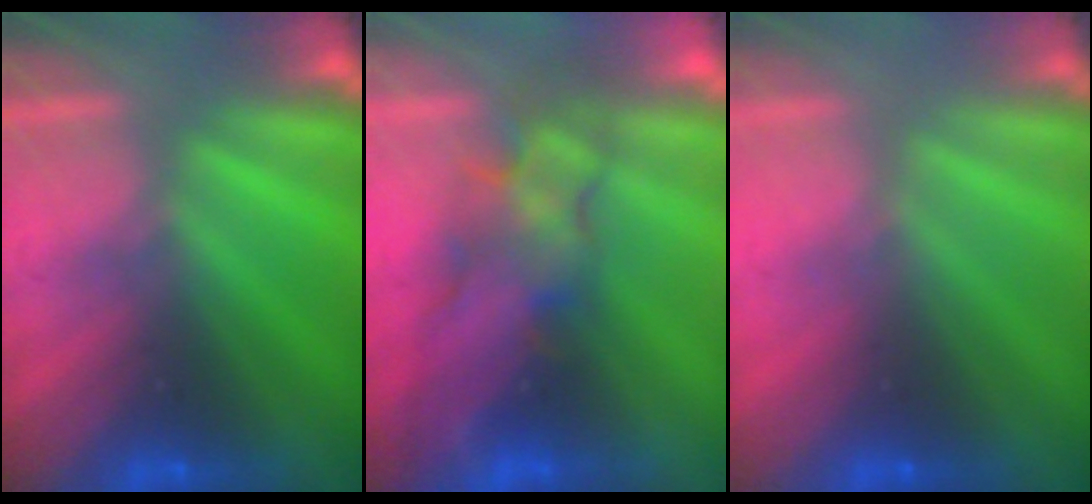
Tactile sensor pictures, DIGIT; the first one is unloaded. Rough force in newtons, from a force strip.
{"total": 3.8}
{"total": 3.2}